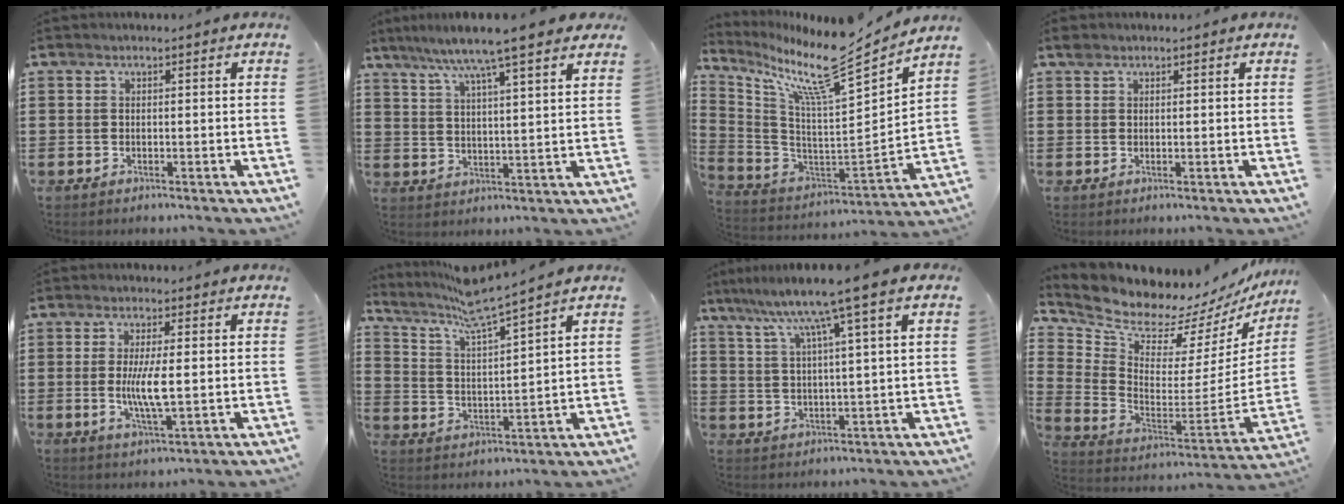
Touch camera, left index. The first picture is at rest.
{"total": 7.7, "force": [6.3, -0.3, 4.4], "torque": [-0.106, -0.025, 0.107]}
{"total": 11.9, "force": [9.4, 0.8, 7.3], "torque": [-0.166, -0.074, 0.149]}
{"total": 1.1, "force": [0.8, 0.7, 0.2], "torque": [-0.008, 0.004, 0.016]}
{"total": 6.0, "force": [0.1, 1.2, 5.9], "torque": [-0.121, -0.005, -0.004]}
{"total": 6.9, "force": [6.0, -0.3, 3.5], "torque": [-0.090, -0.035, 0.100]}
{"total": 7.6, "force": [5.0, -0.7, 5.7], "torque": [-0.128, -0.021, 0.078]}
{"total": 8.4, "force": [8.0, 2.2, 1.1], "torque": [-0.069, -0.082, 0.135]}